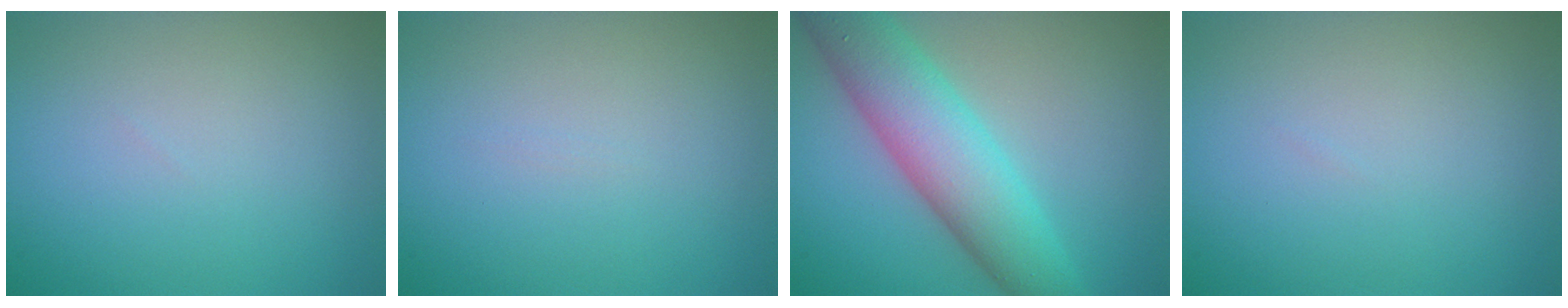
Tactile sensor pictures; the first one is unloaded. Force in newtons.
{"total": 0.0}
{"total": 8.1, "press": 8.1, "slide": 0.2}
{"total": 0.0}